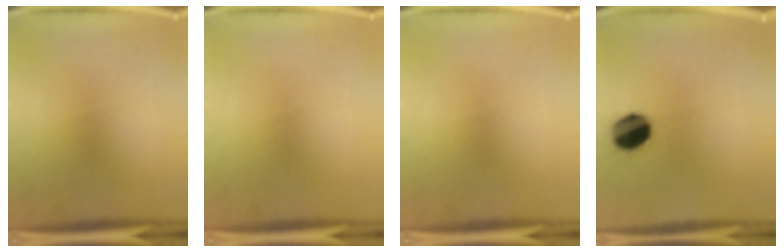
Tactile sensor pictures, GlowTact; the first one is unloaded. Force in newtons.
{"total": 0.0}
{"total": 0.0}
{"total": 11.0}